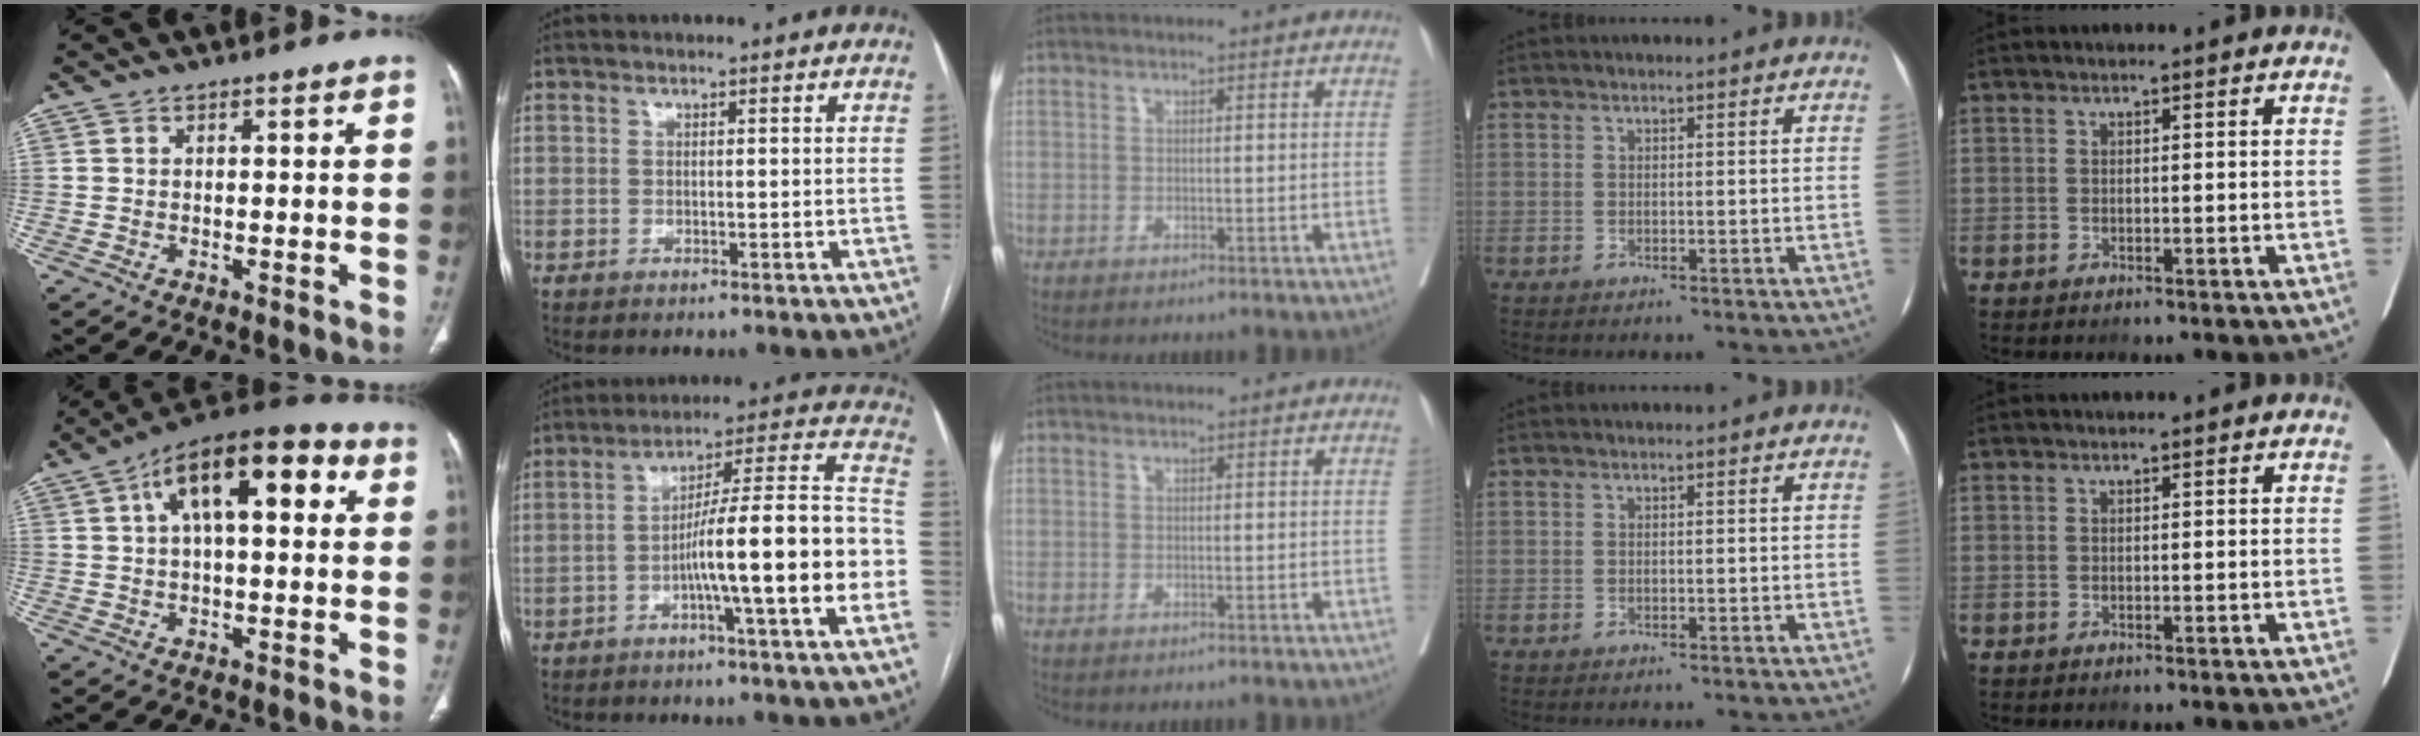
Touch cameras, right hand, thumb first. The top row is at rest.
{"thumb": {"total": 17.1, "force": [5.3, 7.7, 14.3], "torque": [-0.199, 0.027, 0.074]}, "index": {"total": 17.6, "force": [-4.6, 0.1, 17.0], "torque": [-0.233, 0.027, -0.071]}}